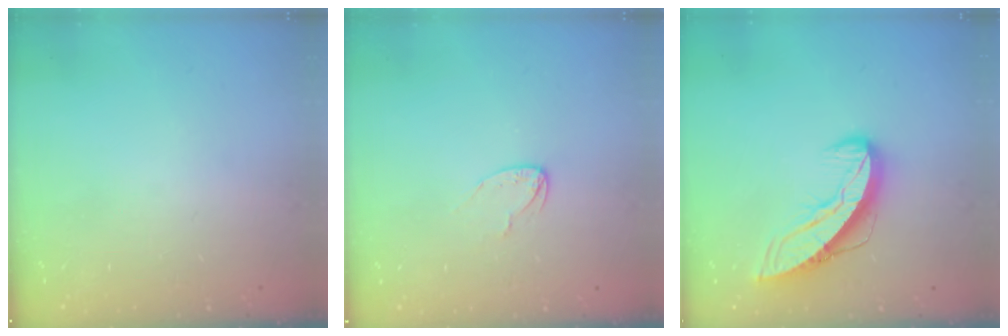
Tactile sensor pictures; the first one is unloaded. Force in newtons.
{"total": 4.3, "press": 4.3, "slide": 0.3}
{"total": 10.2, "press": 10.1, "slide": 1.1}